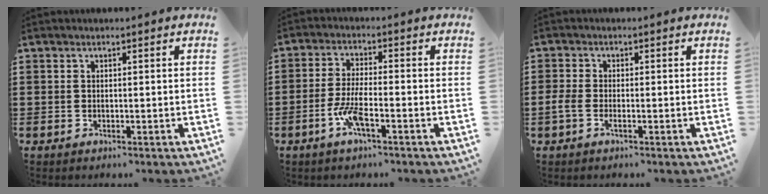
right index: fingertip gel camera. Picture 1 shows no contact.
{"total": 5.5, "force": [-2.8, 0.9, 4.7], "torque": [-0.113, -0.011, -0.058]}
{"total": 1.9, "force": [-0.7, 0.7, 1.6], "torque": [-0.043, -0.002, -0.018]}